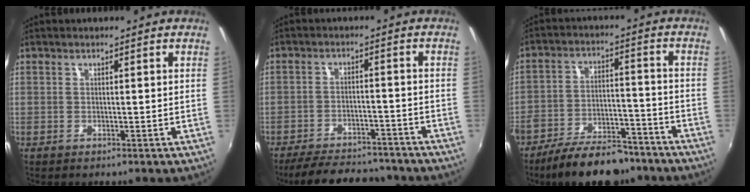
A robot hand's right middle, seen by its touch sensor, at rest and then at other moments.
{"total": 15.5, "force": [-13.4, 4.7, 6.2], "torque": [-0.137, -0.003, -0.185]}
{"total": 15.1, "force": [-11.8, 5.6, 7.4], "torque": [-0.143, -0.005, -0.179]}